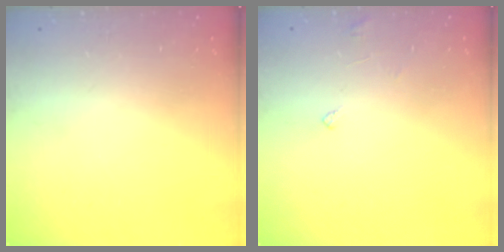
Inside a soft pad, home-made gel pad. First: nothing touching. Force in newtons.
{"total": 3.0, "press": 3.0, "slide": 0.2}